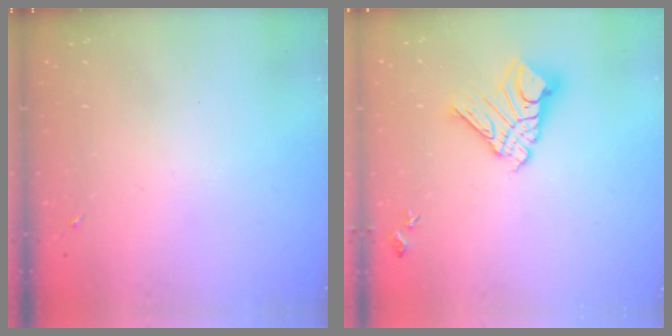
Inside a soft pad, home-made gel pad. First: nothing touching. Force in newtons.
{"total": 14.1, "press": 14.1, "slide": 1.4}